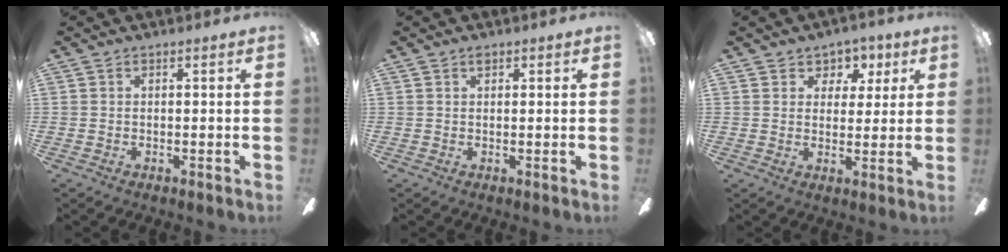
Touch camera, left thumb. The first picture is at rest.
{"total": 1.2, "force": [0.8, 0.5, 0.7], "torque": [-0.006, -0.001, 0.012]}
{"total": 5.2, "force": [2.9, 4.2, 0.9], "torque": [-0.006, -0.013, 0.050]}